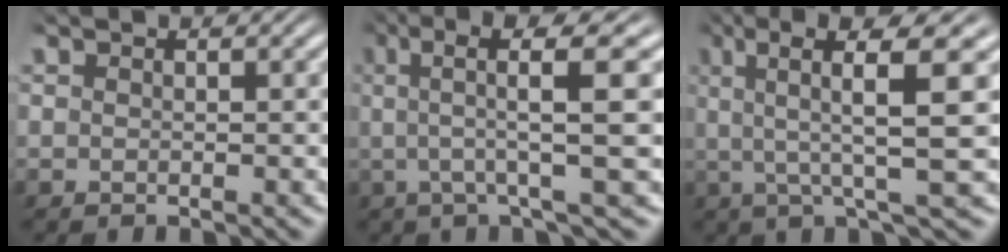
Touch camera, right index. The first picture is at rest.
{"total": 8.4, "force": [4.3, 2.0, 7.0], "torque": [-0.110, 0.026, 0.048]}
{"total": 8.3, "force": [3.7, 1.5, 7.3], "torque": [-0.117, 0.013, 0.049]}